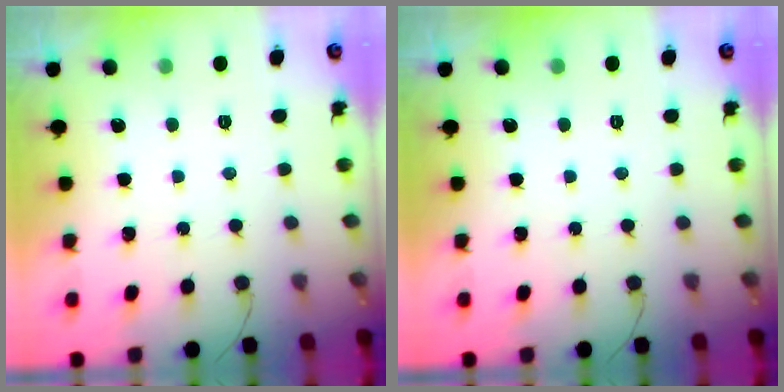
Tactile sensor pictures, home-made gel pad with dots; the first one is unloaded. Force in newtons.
{"total": 0.0}